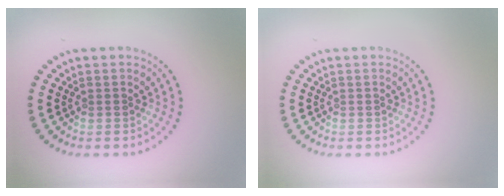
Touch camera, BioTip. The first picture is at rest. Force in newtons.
{"total": 0.0}